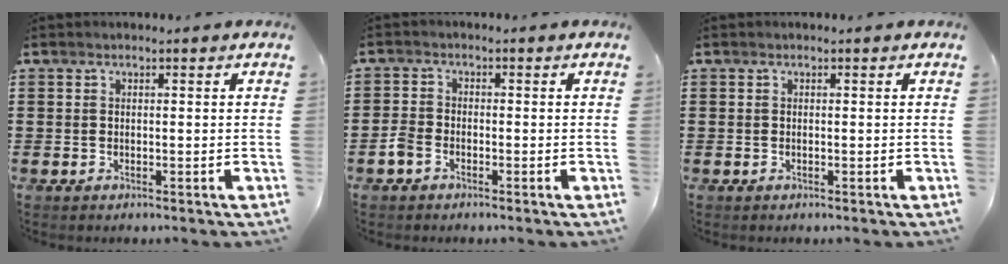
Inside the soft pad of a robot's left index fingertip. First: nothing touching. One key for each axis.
{"total": 2.4, "fx": -1.6, "fy": 1.2, "fz": 1.2, "tx": -0.038, "ty": 0.001, "tz": -0.036}
{"total": 0.0}